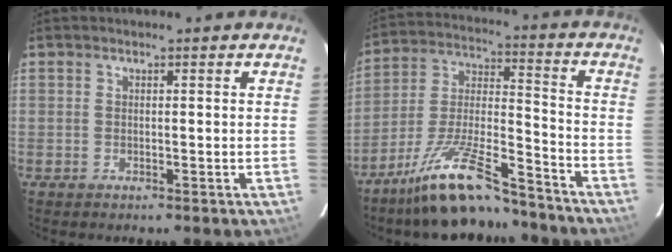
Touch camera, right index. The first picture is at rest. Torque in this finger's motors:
{"motor_torque": [1.05, -1.09, 0.36, 0.07]}